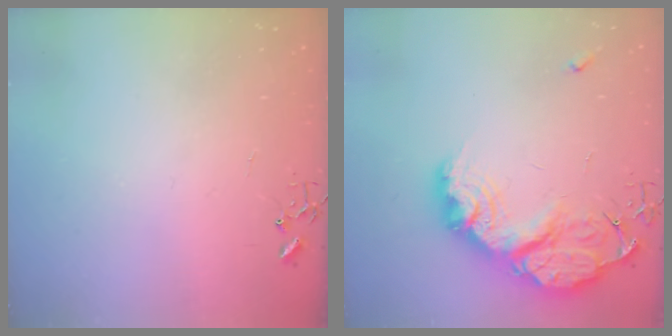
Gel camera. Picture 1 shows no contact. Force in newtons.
{"total": 25.2, "press": 25.1, "slide": 2.0}